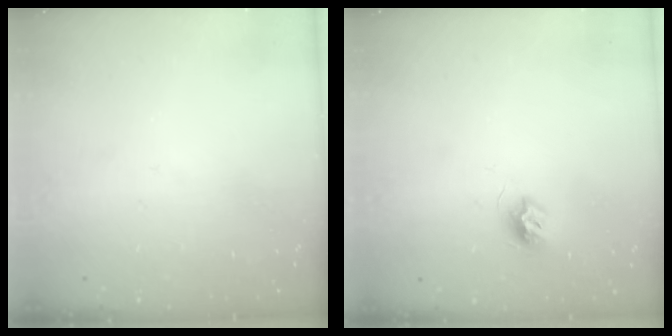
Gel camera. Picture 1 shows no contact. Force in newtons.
{"total": 7.4, "press": 7.4, "slide": 0.4}